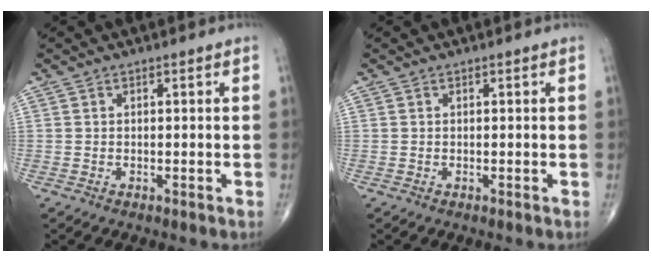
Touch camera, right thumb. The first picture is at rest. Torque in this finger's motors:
{"motor_torque": [-0.08, 0.01, 0.03, -0.01, 0.00]}